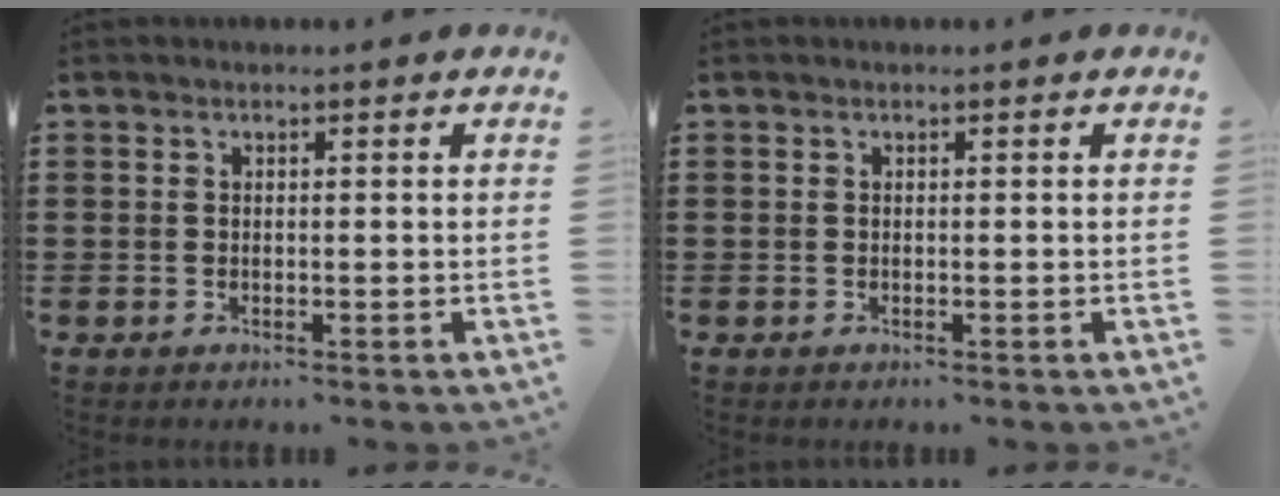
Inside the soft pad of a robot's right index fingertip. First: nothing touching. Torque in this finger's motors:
{"motor_torque": [-0.02, 0.02, 0.00, 0.00]}